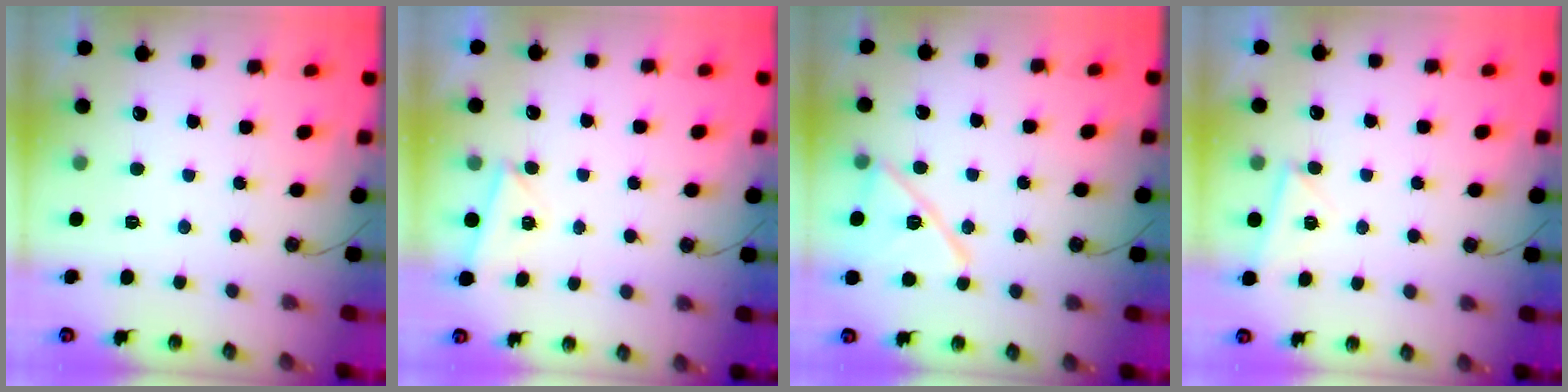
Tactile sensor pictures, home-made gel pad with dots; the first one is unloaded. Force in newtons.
{"total": 3.4, "press": 2.4, "slide": 2.4}
{"total": 13.6, "press": 13.6, "slide": 0.5}
{"total": 3.9, "press": 3.2, "slide": 2.3}